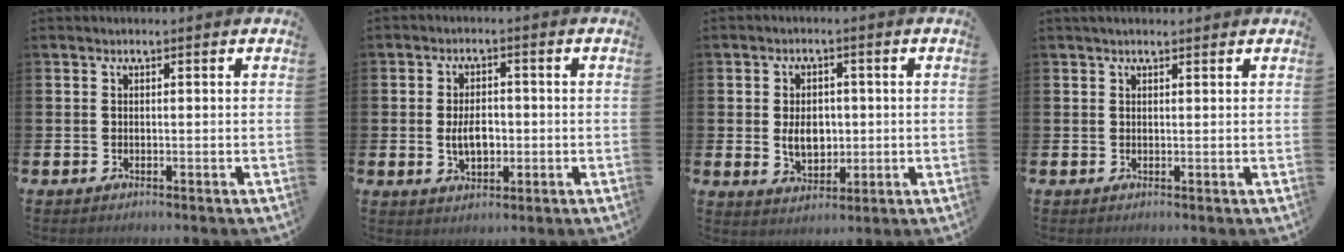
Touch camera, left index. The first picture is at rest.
{"total": 4.1, "force": [-0.4, 2.5, 3.2], "torque": [-0.046, 0.000, -0.012]}
{"total": 4.6, "force": [0.1, 3.4, 3.1], "torque": [-0.052, 0.007, -0.007]}
{"total": 1.2, "force": [1.1, 0.3, 0.5], "torque": [0.001, -0.001, 0.017]}